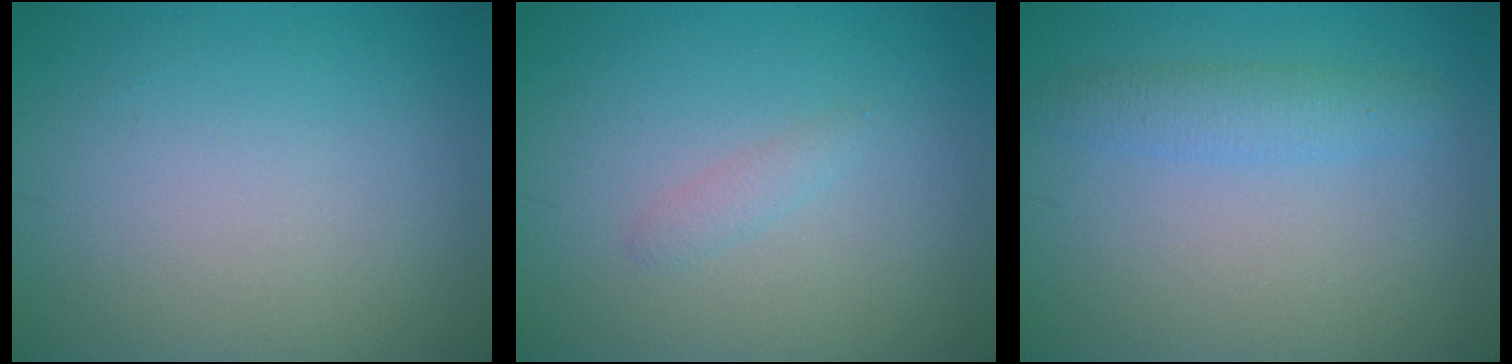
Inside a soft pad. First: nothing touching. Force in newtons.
{"total": 0.9, "press": 0.9, "slide": 0.0}
{"total": 2.3, "press": 2.3, "slide": 0.2}